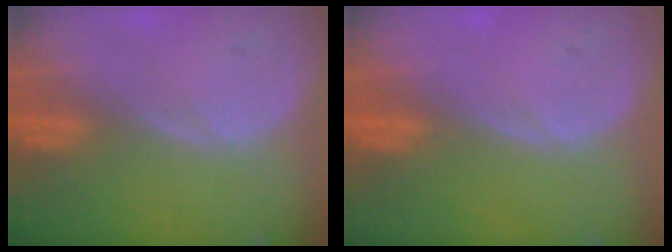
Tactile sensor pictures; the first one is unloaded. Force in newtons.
{"total": 0.0}